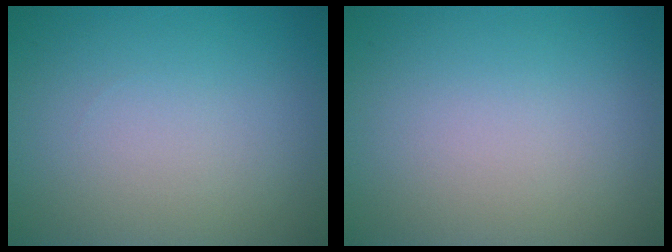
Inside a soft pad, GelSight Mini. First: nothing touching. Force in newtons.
{"total": 0.0}